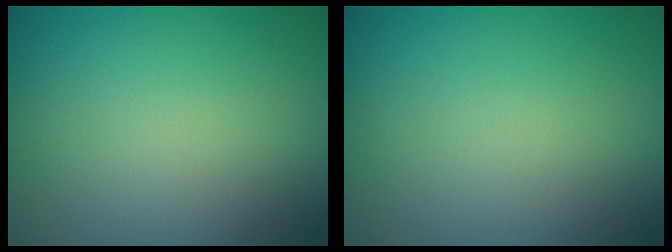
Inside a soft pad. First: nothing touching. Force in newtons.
{"total": 0.0}